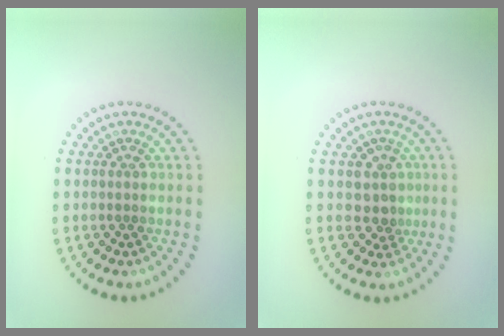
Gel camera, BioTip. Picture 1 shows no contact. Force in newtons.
{"total": 2.4, "press": 2.0, "slide": 1.4}